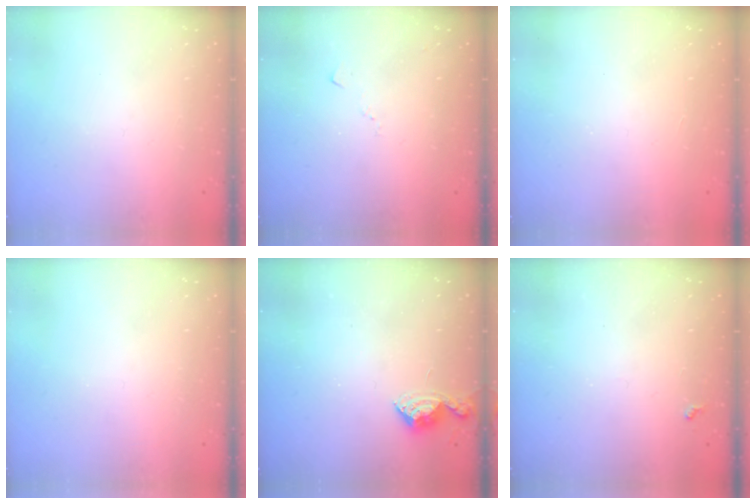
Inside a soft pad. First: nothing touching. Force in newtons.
{"total": 6.3, "press": 6.2, "slide": 0.6}
{"total": 1.0, "press": 1.0, "slide": 0.1}
{"total": 0.0}
{"total": 5.8, "press": 5.7, "slide": 0.8}
{"total": 4.2, "press": 4.2, "slide": 0.6}